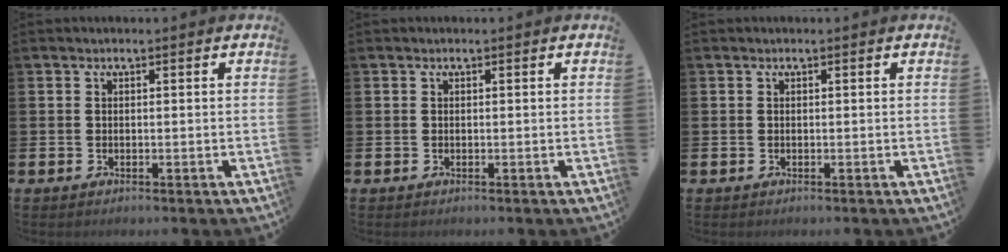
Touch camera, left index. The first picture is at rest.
{"total": 0.0}
{"total": 0.0}